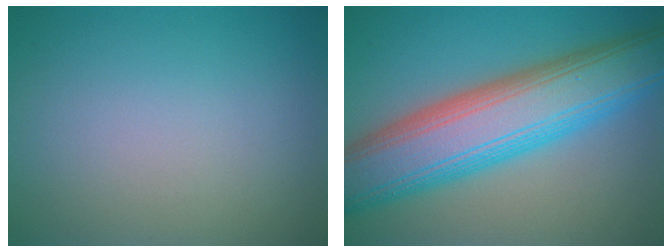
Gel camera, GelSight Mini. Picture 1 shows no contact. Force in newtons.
{"total": 11.5, "press": 11.5, "slide": 0.3}